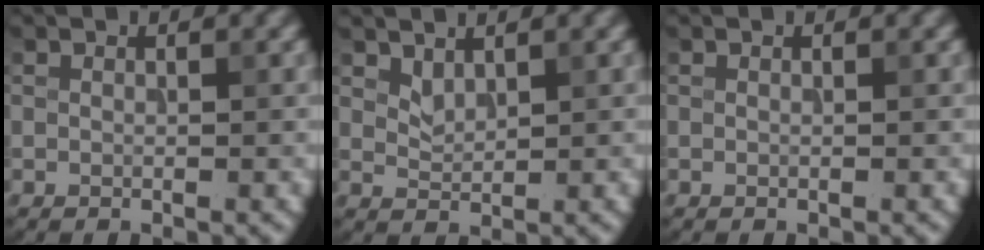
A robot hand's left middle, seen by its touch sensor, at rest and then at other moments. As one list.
[{"total": 1.2, "force": [1.0, 0.5, 0.5], "torque": [-0.015, -0.005, 0.026]}, {"total": 0.0}]